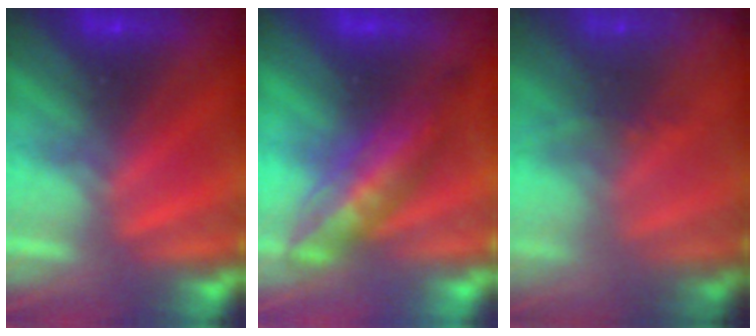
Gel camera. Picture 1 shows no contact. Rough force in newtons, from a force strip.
{"total": 2.9}
{"total": 5.9}